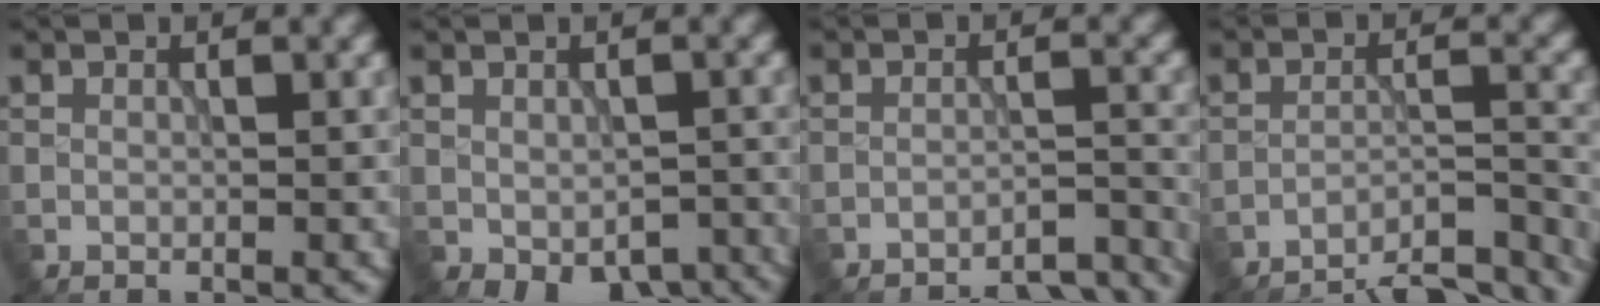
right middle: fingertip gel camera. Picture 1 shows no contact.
{"total": 5.4, "force": [-2.9, 3.0, 3.4], "torque": [-0.041, -0.023, -0.025]}
{"total": 10.0, "force": [-9.5, 2.2, 2.3], "torque": [-0.012, 0.010, -0.107]}
{"total": 12.3, "force": [-11.5, 2.2, 3.7], "torque": [-0.047, 0.006, -0.147]}